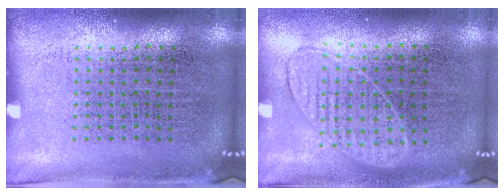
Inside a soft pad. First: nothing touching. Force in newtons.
{"total": 0.9, "press": 0.8, "slide": 0.3}